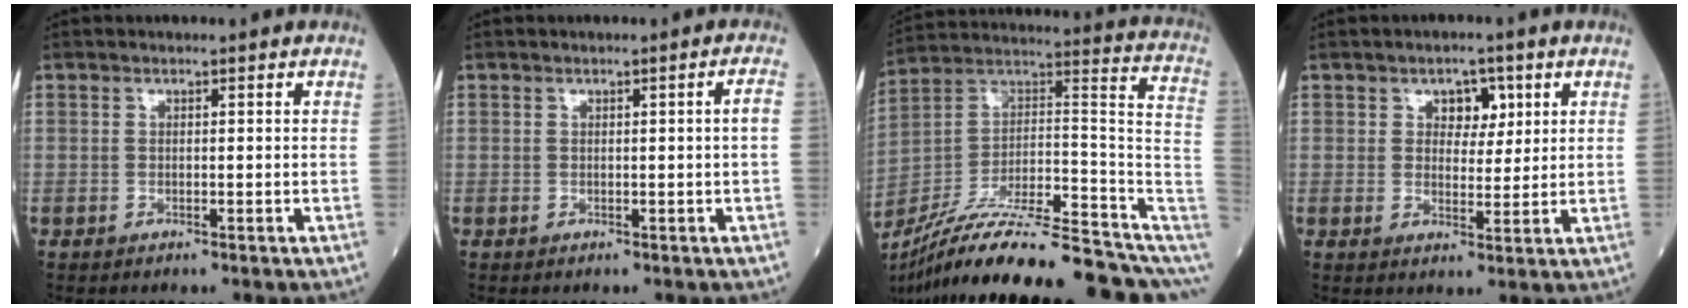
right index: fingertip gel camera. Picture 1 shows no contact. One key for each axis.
{"total": 1.5, "fx": -0.1, "fy": -0.4, "fz": 1.5, "tx": -0.024, "ty": -0.001, "tz": 0.001}
{"total": 27.1, "fx": -21.0, "fy": 3.2, "fz": 16.8, "tx": -0.194, "ty": 0.023, "tz": -0.332}
{"total": 4.1, "fx": 1.8, "fy": 2.7, "fz": 2.6, "tx": -0.029, "ty": 0.006, "tz": 0.026}